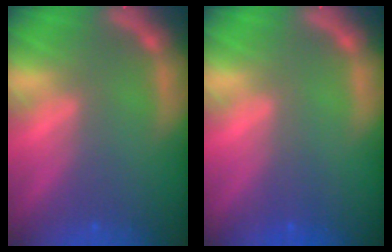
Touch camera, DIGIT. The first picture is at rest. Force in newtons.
{"total": 1.0}